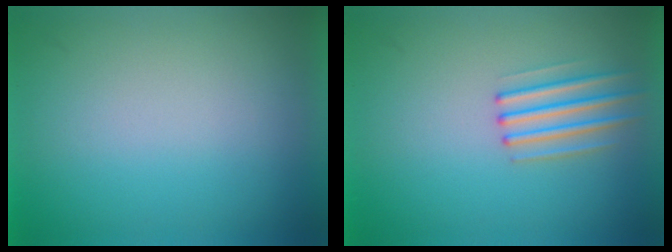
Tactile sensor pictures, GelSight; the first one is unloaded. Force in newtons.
{"total": 2.1}